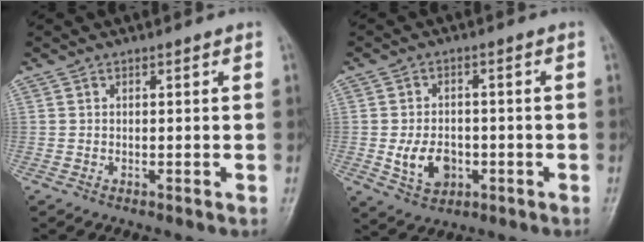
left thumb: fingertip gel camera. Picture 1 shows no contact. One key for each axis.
{"total": 7.0, "fx": -1.7, "fy": 5.1, "fz": 4.5, "tx": -0.060, "ty": 0.007, "tz": -0.022}